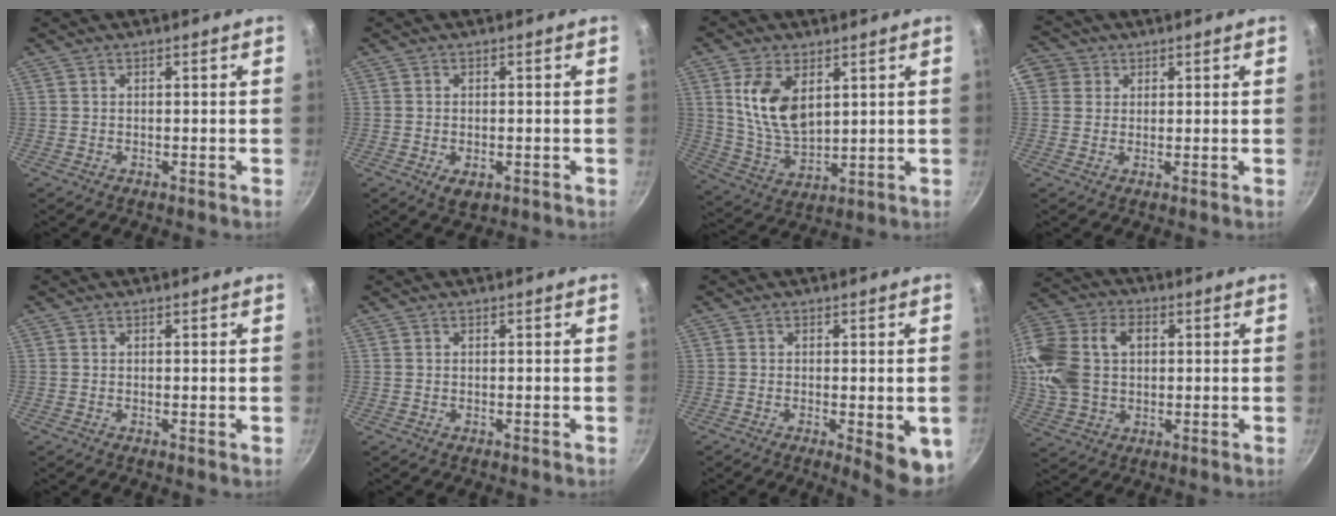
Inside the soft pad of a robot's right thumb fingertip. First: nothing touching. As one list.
[{"total": 3.3, "force": [-1.0, 2.0, 2.4], "torque": [-0.035, -0.006, -0.012]}, {"total": 11.7, "force": [3.8, 6.8, 8.7], "torque": [-0.154, -0.028, 0.084]}, {"total": 6.3, "force": [1.9, 5.7, 1.8], "torque": [-0.009, 0.007, 0.023]}, {"total": 0.0}, {"total": 0.0}, {"total": 7.9, "force": [-2.1, 2.4, 7.2], "torque": [-0.076, -0.004, -0.021]}, {"total": 18.5, "force": [2.7, 13.6, 12.2], "torque": [-0.250, 0.030, 0.044]}]